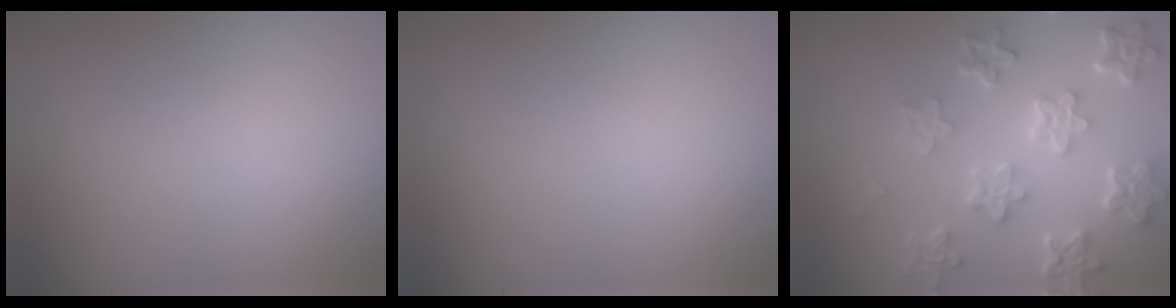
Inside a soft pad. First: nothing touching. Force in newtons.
{"total": 0.0}
{"total": 6.6, "press": 4.9, "slide": 4.4}